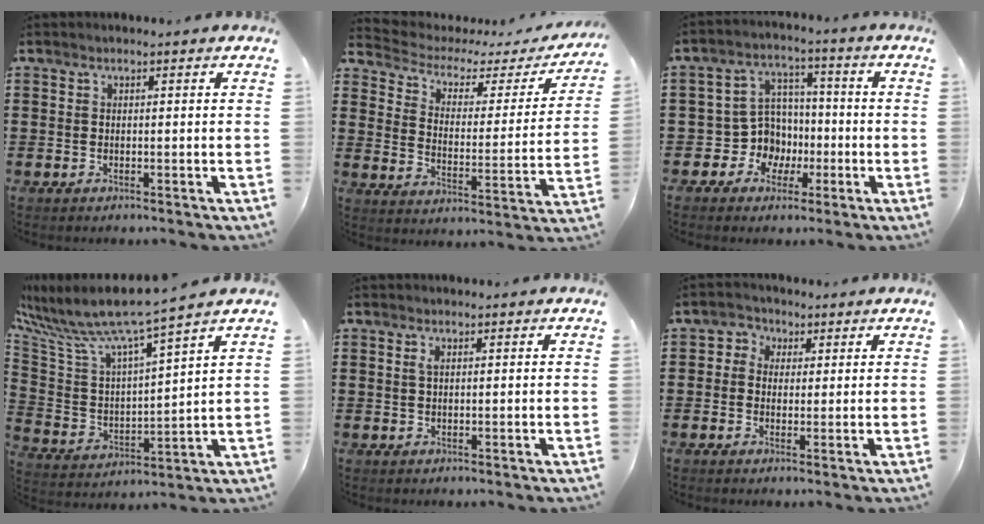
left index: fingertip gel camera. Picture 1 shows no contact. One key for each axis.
{"total": 3.3, "fx": 2.1, "fy": 2.0, "fz": 1.6, "tx": -0.051, "ty": -0.013, "tz": 0.025}
{"total": 7.8, "fx": -1.3, "fy": 7.3, "fz": 2.2, "tx": -0.079, "ty": 0.006, "tz": -0.021}
{"total": 7.6, "fx": 6.6, "fy": 0.1, "fz": 3.8, "tx": -0.107, "ty": -0.052, "tz": 0.104}
{"total": 1.1, "fx": 0.4, "fy": 0.4, "fz": 1.0, "tx": -0.021, "ty": 0.003, "tz": 0.007}
{"total": 2.2, "fx": 0.3, "fy": 2.2, "fz": -0.1, "tx": -0.012, "ty": 0.010, "tz": 0.000}